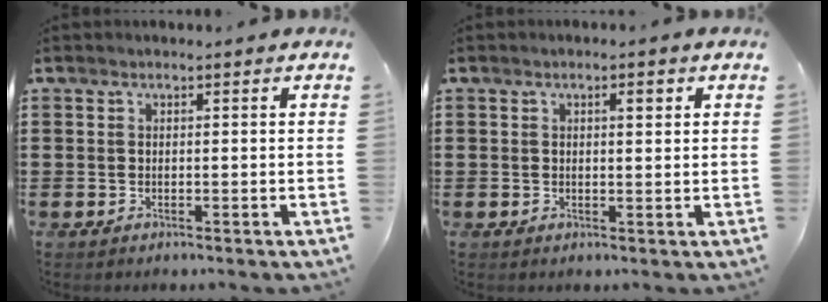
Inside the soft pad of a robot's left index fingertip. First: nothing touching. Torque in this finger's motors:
{"motor_torque": [0.70, -0.07, 0.18, 0.04]}